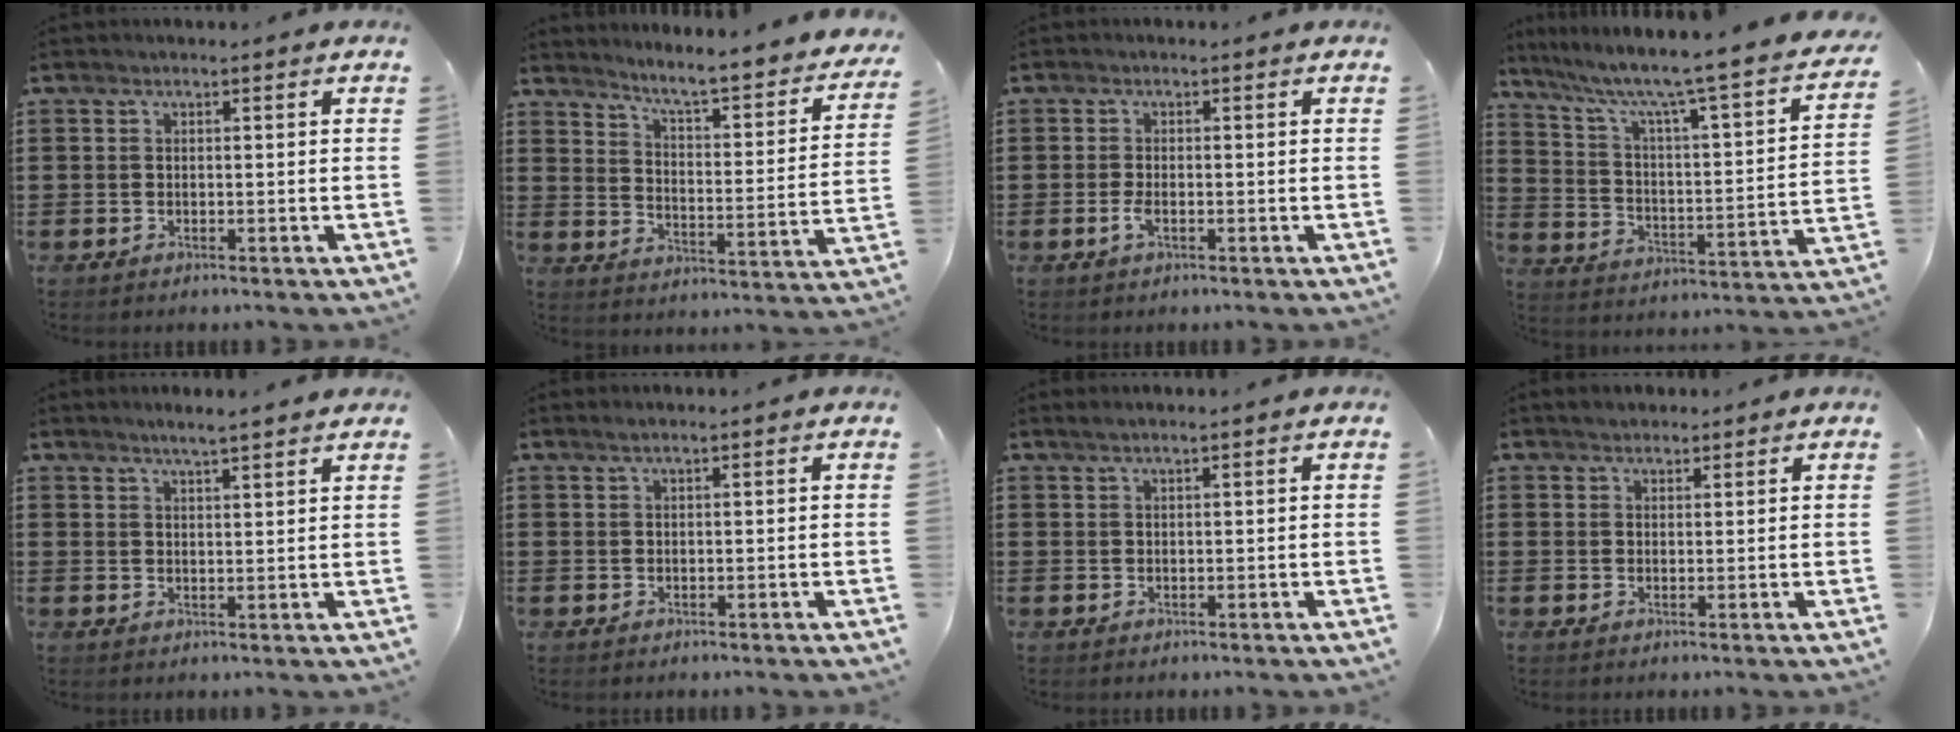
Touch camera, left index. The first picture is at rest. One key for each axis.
{"total": 5.2, "fx": 4.5, "fy": -0.4, "fz": 2.5, "tx": -0.063, "ty": -0.046, "tz": 0.063}
{"total": 1.9, "fx": -0.6, "fy": 0.6, "fz": 1.7, "tx": -0.047, "ty": -0.006, "tz": -0.015}
{"total": 6.4, "fx": 4.9, "fy": 0.0, "fz": 4.2, "tx": -0.104, "ty": -0.050, "tz": 0.067}
{"total": 2.6, "fx": 2.5, "fy": -0.4, "fz": 0.7, "tx": -0.020, "ty": -0.006, "tz": 0.046}
{"total": 0.8, "fx": 0.5, "fy": -0.1, "fz": 0.7, "tx": -0.012, "ty": 0.000, "tz": 0.010}
{"total": 1.1, "fx": 0.9, "fy": -0.1, "fz": 0.7, "tx": -0.013, "ty": 0.001, "tz": 0.016}
{"total": 1.5, "fx": 1.4, "fy": 0.6, "fz": 0.1, "tx": -0.004, "ty": 0.005, "tz": 0.028}